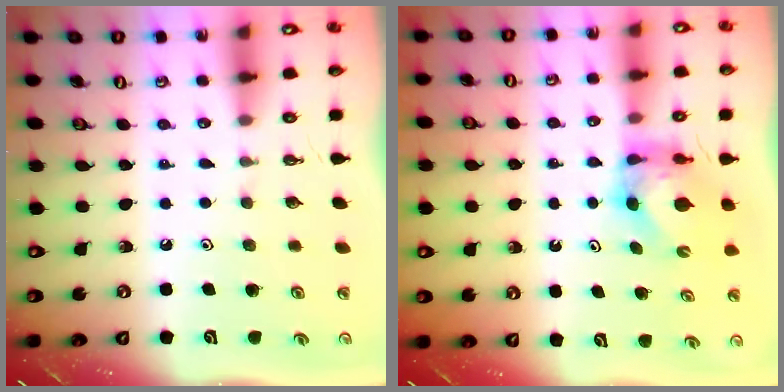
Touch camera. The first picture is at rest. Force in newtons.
{"total": 5.6, "press": 5.6, "slide": 0.3}